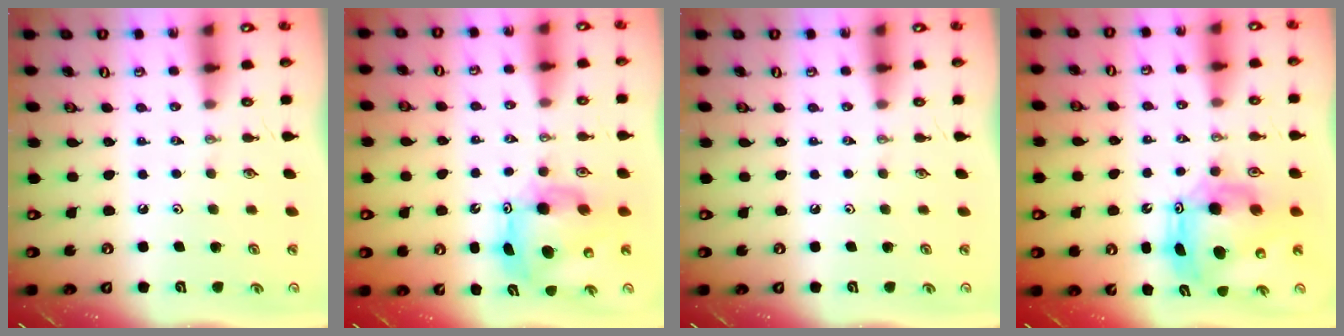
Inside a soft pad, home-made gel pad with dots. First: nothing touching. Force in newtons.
{"total": 9.9, "press": 9.8, "slide": 1.3}
{"total": 0.0}
{"total": 12.6, "press": 12.6, "slide": 1.0}